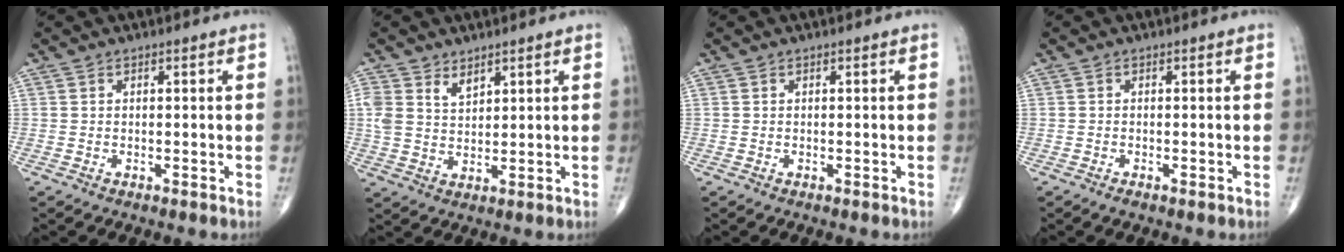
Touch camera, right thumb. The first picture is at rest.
{"total": 5.1, "force": [3.0, 3.1, 2.6], "torque": [-0.035, -0.017, 0.065]}
{"total": 0.0}
{"total": 0.8, "force": [-0.5, 0.3, 0.6], "torque": [-0.012, -0.001, -0.009]}